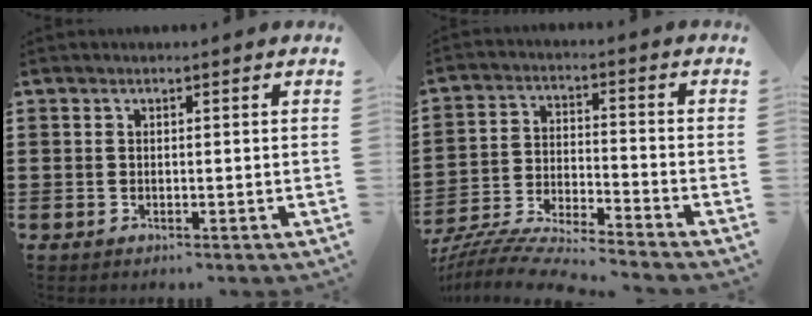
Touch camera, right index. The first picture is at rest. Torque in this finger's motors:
{"motor_torque": [0.12, 0.37, 0.19, 0.14]}